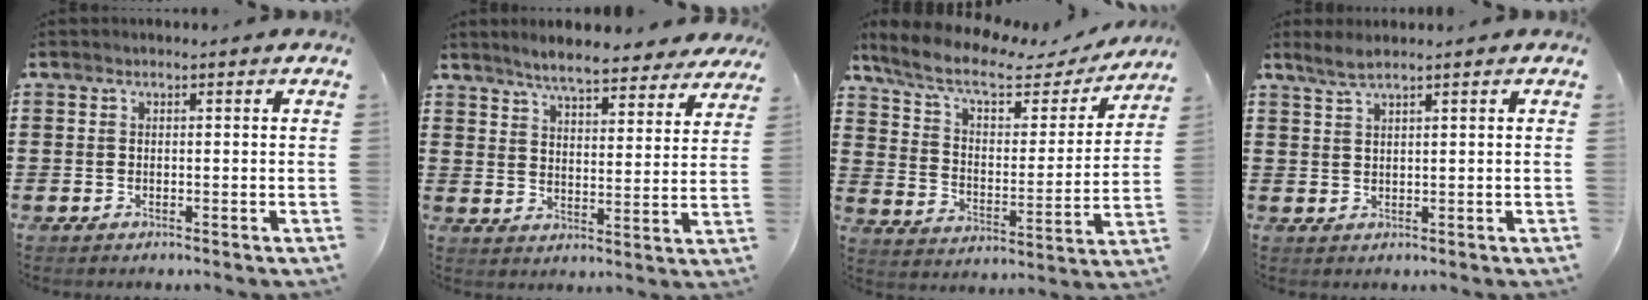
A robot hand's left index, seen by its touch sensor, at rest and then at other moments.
{"total": 6.2, "force": [5.7, 0.3, 2.4], "torque": [-0.060, -0.026, 0.100]}
{"total": 8.8, "force": [6.4, 2.6, 5.5], "torque": [-0.129, -0.029, 0.108]}
{"total": 2.3, "force": [1.7, -0.1, 1.5], "torque": [-0.033, 0.000, 0.032]}